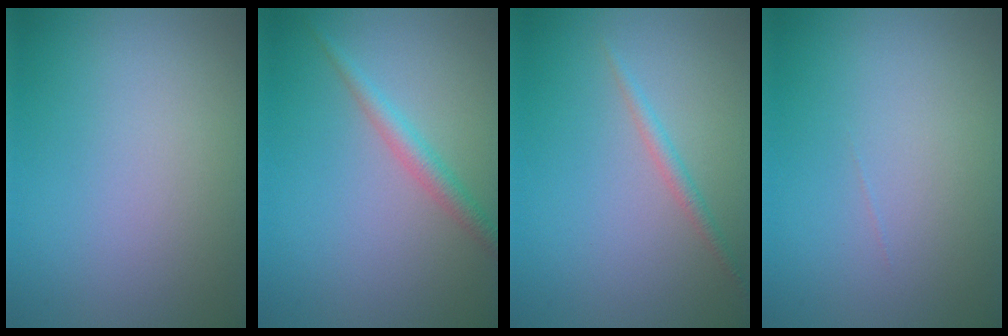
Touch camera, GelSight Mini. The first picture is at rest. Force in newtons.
{"total": 2.0, "press": 2.0, "slide": 0.0}
{"total": 1.2, "press": 1.2, "slide": 0.0}
{"total": 0.0}